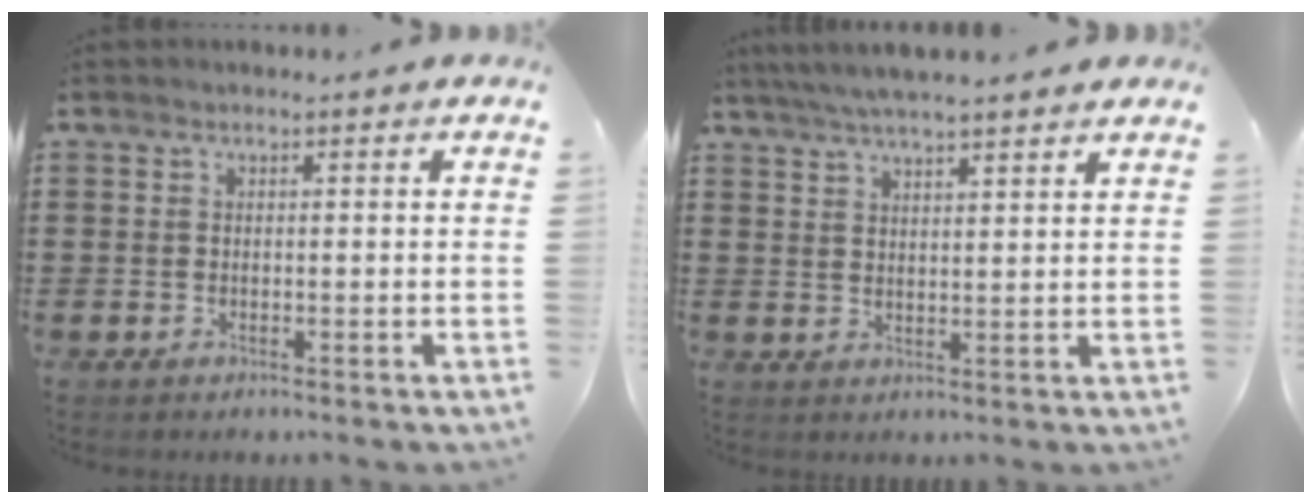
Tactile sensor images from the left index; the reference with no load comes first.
{"total": 4.0, "force": [3.6, -0.1, 1.6], "torque": [-0.041, -0.009, 0.065]}